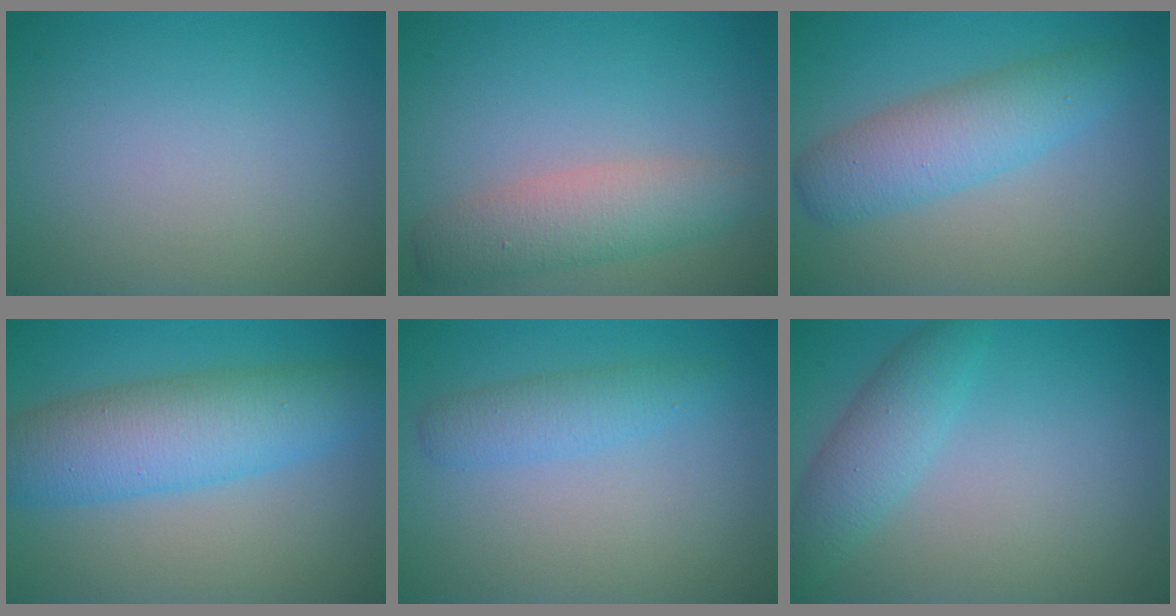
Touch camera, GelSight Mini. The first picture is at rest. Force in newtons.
{"total": 4.1, "press": 4.1, "slide": 0.2}
{"total": 5.0, "press": 5.0, "slide": 0.2}
{"total": 7.5, "press": 7.5, "slide": 0.1}
{"total": 2.4, "press": 2.4, "slide": 0.1}
{"total": 3.0, "press": 3.0, "slide": 0.2}